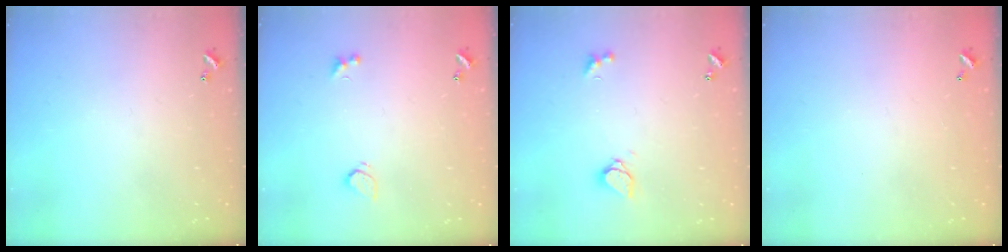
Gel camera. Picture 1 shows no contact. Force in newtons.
{"total": 2.1, "press": 1.8, "slide": 1.2}
{"total": 1.6, "press": 1.5, "slide": 0.5}
{"total": 2.8, "press": 2.8, "slide": 0.1}